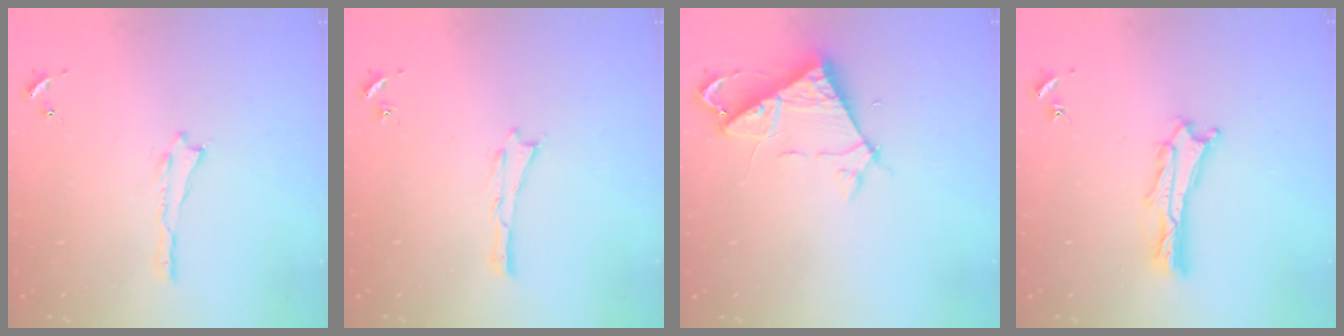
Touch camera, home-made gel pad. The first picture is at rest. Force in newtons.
{"total": 0.0}
{"total": 6.6, "press": 6.5, "slide": 0.7}
{"total": 3.3, "press": 3.2, "slide": 0.3}